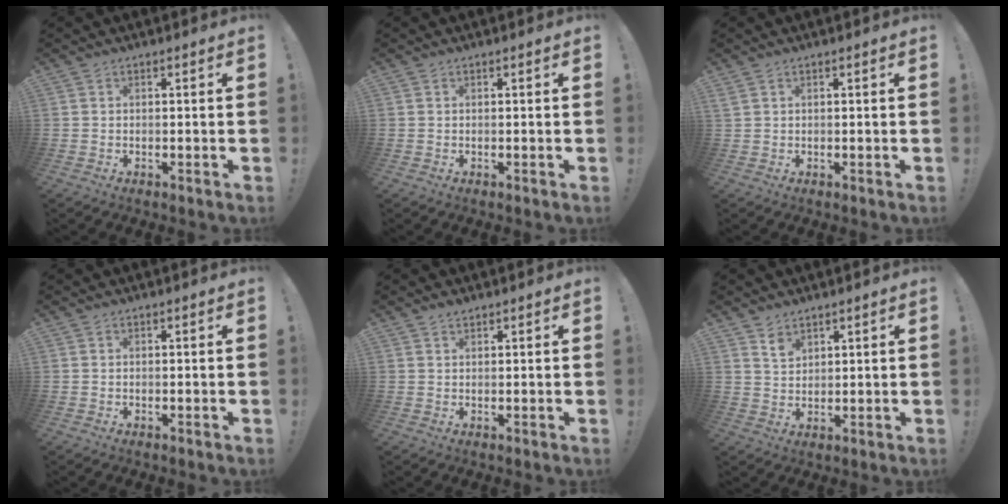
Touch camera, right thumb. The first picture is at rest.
{"total": 0.0}
{"total": 0.9, "force": [0.6, 0.5, 0.6], "torque": [-0.016, 0.005, 0.012]}
{"total": 0.0}
{"total": 1.1, "force": [1.0, 0.3, 0.4], "torque": [-0.007, -0.002, 0.018]}
{"total": 4.0, "force": [3.1, 2.1, 1.3], "torque": [-0.016, -0.021, 0.058]}